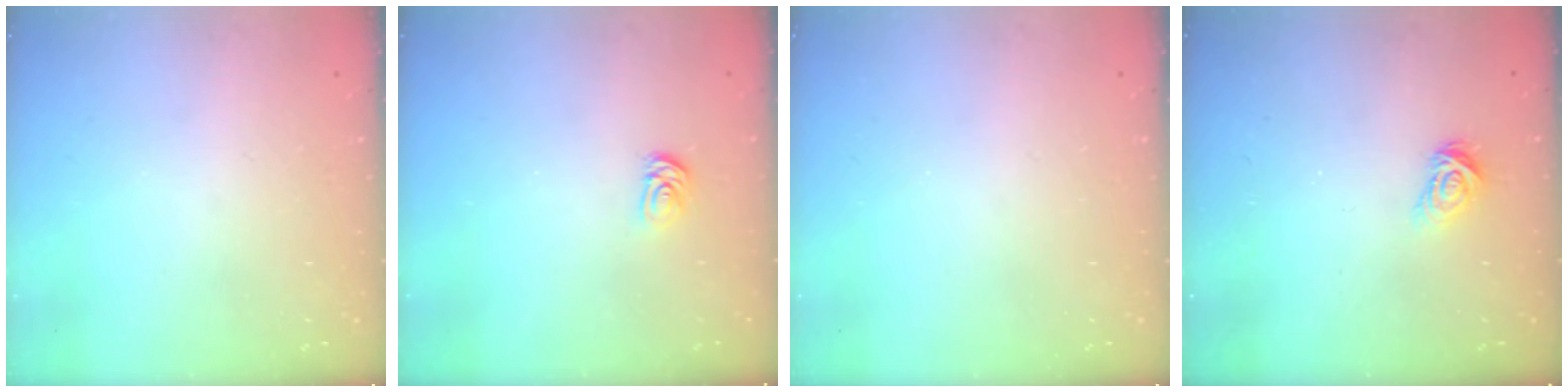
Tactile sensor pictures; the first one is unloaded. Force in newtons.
{"total": 2.6, "press": 2.6, "slide": 0.3}
{"total": 0.0}
{"total": 5.0, "press": 5.0, "slide": 0.7}